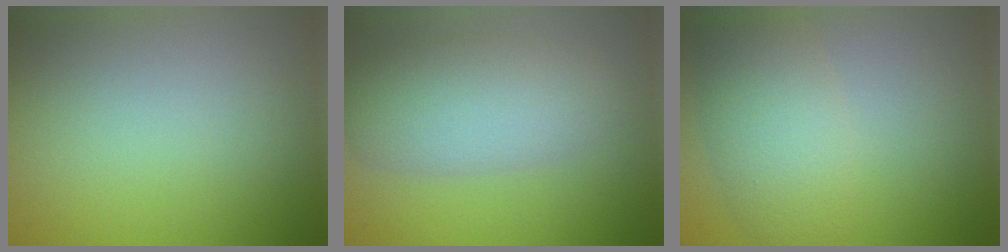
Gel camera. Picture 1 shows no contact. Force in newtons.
{"total": 5.5, "press": 5.5, "slide": 0.5}
{"total": 5.1, "press": 5.1, "slide": 0.2}